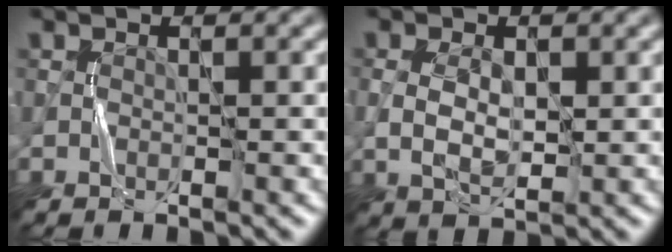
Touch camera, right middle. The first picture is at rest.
{"total": 3.3, "force": [0.2, 1.9, 2.6], "torque": [-0.056, -0.001, 0.005]}